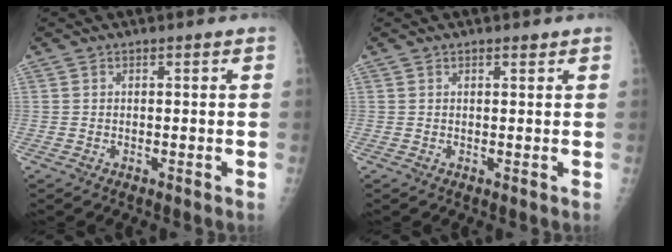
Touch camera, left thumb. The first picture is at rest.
{"total": 0.9, "force": [0.7, 0.3, 0.5], "torque": [-0.007, -0.004, 0.011]}